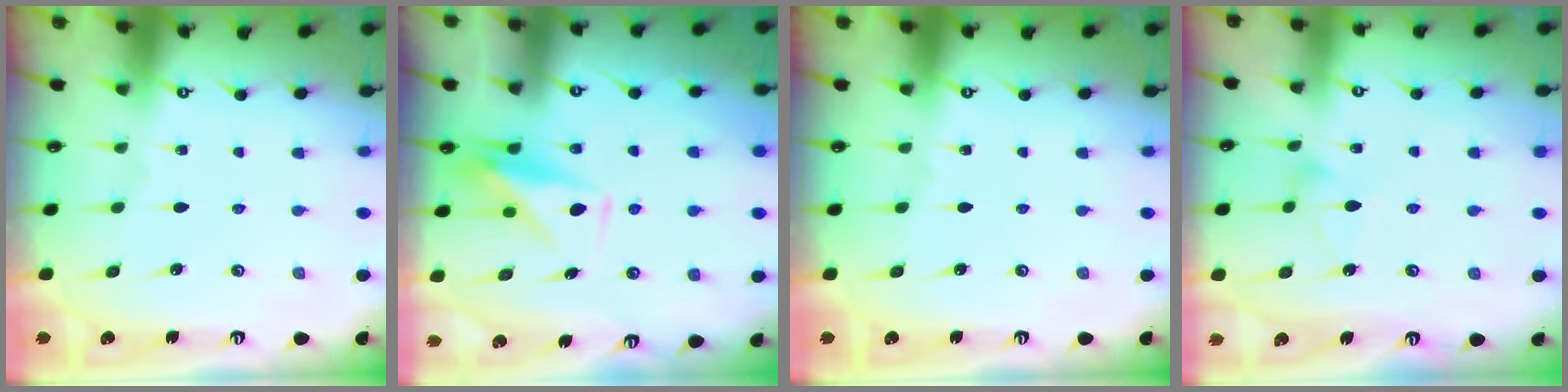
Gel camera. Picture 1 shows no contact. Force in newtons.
{"total": 9.1, "press": 9.1, "slide": 0.2}
{"total": 0.0}
{"total": 6.1, "press": 6.1, "slide": 0.4}